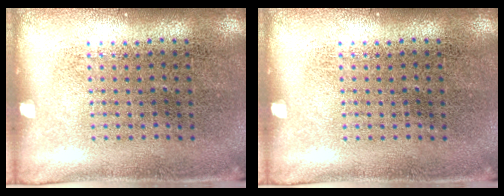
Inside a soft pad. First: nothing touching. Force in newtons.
{"total": 0.0}